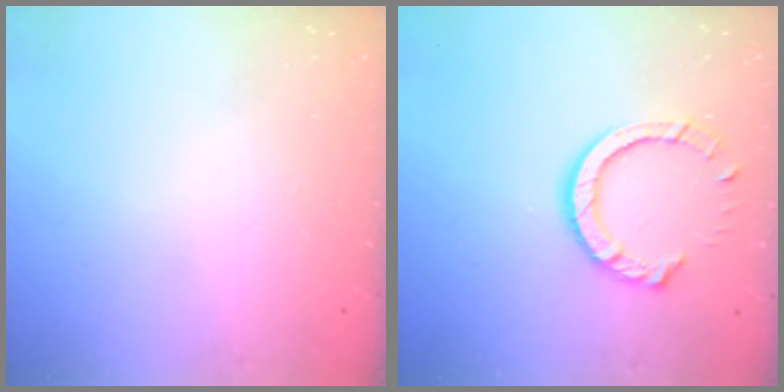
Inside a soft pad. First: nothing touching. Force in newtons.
{"total": 9.5, "press": 9.5, "slide": 1.1}